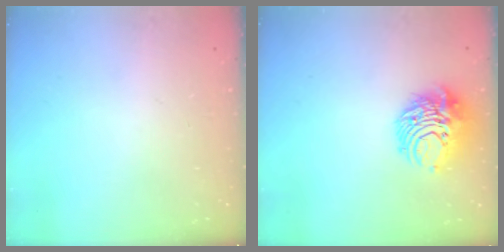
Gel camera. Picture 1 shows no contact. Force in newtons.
{"total": 10.4, "press": 10.3, "slide": 1.0}